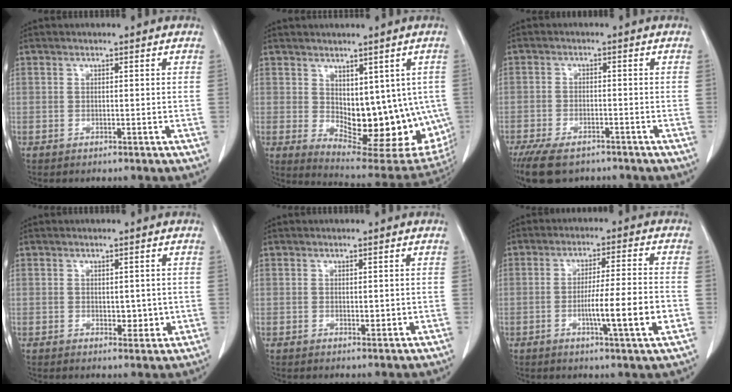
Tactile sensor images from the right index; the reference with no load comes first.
{"total": 16.2, "force": [-0.6, 8.2, 13.9], "torque": [-0.169, -0.013, 0.015]}
{"total": 8.8, "force": [-6.8, 3.4, 4.5], "torque": [-0.076, -0.010, -0.106]}
{"total": 3.1, "force": [-0.1, 1.9, 2.5], "torque": [-0.027, -0.004, 0.006]}
{"total": 1.6, "force": [0.0, 0.8, 1.3], "torque": [-0.018, -0.004, 0.005]}
{"total": 10.2, "force": [-2.7, -0.1, 9.9], "torque": [-0.159, -0.006, -0.045]}